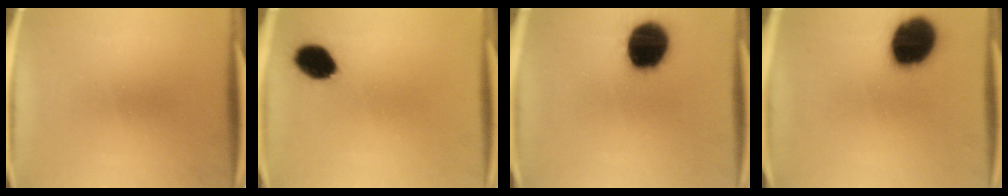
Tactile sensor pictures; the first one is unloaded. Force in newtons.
{"total": 8.9}
{"total": 19.3}
{"total": 19.6}